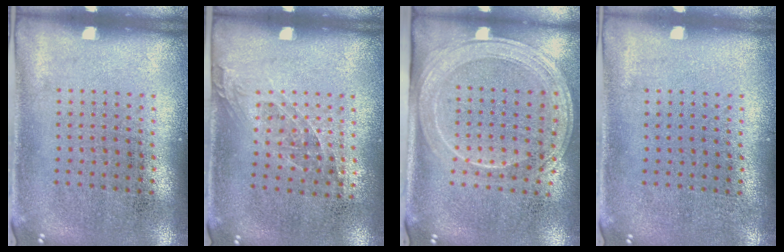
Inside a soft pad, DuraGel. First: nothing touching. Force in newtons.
{"total": 1.0, "press": 0.8, "slide": 0.6}
{"total": 2.1, "press": 1.8, "slide": 1.0}
{"total": 0.0}